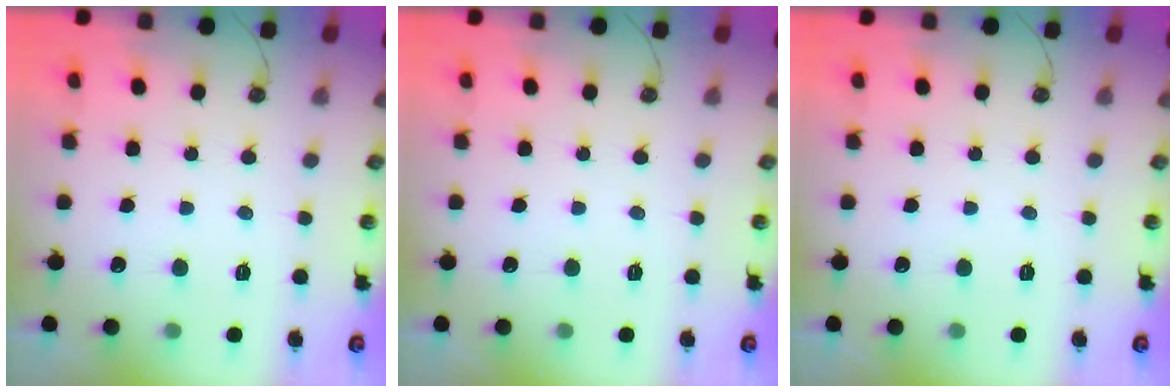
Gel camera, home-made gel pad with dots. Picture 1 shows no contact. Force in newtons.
{"total": 0.0}
{"total": 0.0}